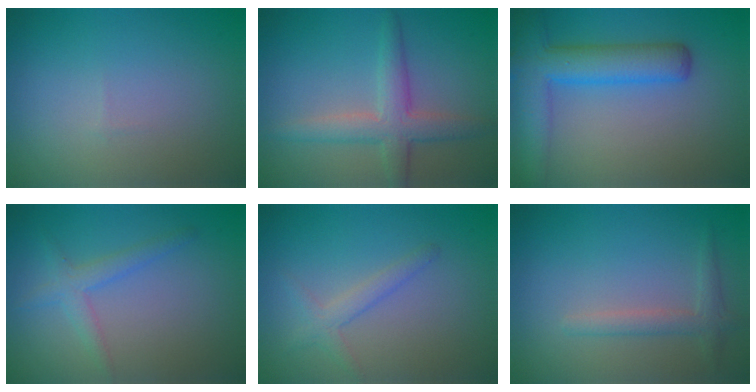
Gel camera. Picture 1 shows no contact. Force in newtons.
{"total": 3.8, "press": 3.8, "slide": 0.0}
{"total": 6.6, "press": 6.6, "slide": 0.4}
{"total": 2.1, "press": 2.1, "slide": 0.1}
{"total": 1.9, "press": 1.9, "slide": 0.1}
{"total": 1.9, "press": 1.9, "slide": 0.0}